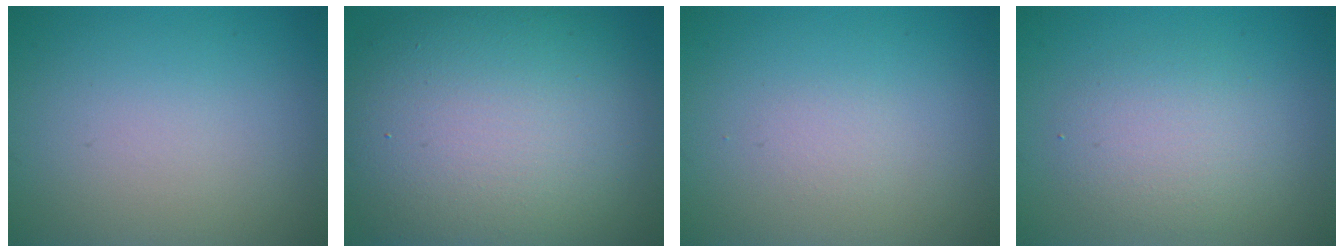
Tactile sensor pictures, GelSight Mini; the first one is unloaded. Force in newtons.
{"total": 14.4, "press": 14.4, "slide": 0.9}
{"total": 0.7, "press": 0.7, "slide": 0.0}
{"total": 3.1, "press": 3.1, "slide": 0.1}